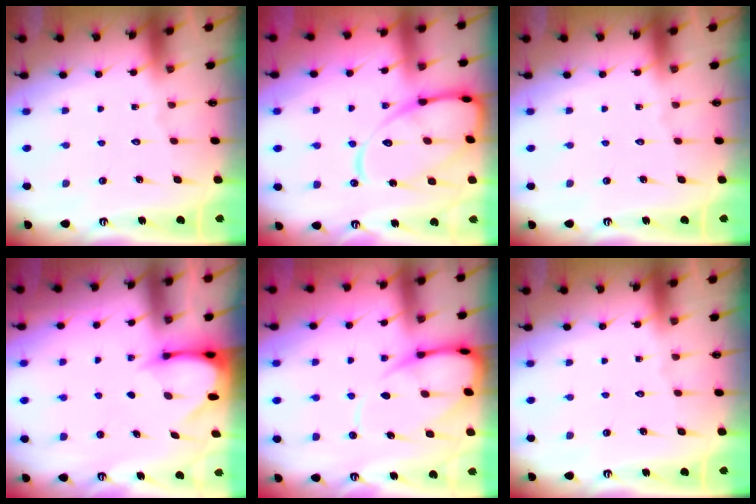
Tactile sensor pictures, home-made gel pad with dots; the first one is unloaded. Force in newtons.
{"total": 16.0, "press": 16.0, "slide": 1.7}
{"total": 0.0}
{"total": 3.4, "press": 3.4, "slide": 0.3}
{"total": 9.7, "press": 9.7, "slide": 1.0}
{"total": 0.0}